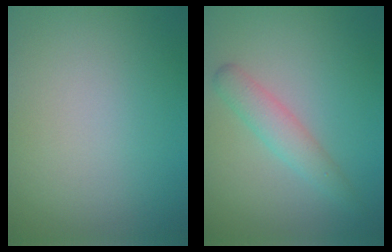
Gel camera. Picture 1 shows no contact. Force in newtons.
{"total": 2.5, "press": 2.5, "slide": 0.1}